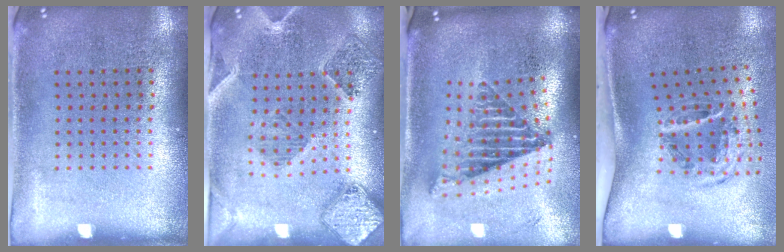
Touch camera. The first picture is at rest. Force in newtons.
{"total": 1.6, "press": 1.5, "slide": 0.4}
{"total": 2.6, "press": 1.7, "slide": 1.9}
{"total": 2.0, "press": 1.2, "slide": 1.6}